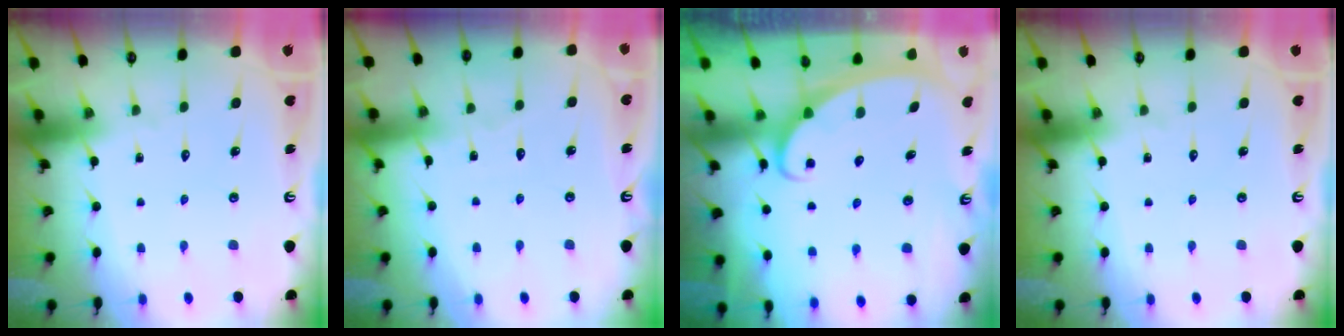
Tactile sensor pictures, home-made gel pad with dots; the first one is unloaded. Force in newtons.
{"total": 2.6, "press": 2.6, "slide": 0.4}
{"total": 2.6, "press": 2.6, "slide": 0.3}
{"total": 0.0}